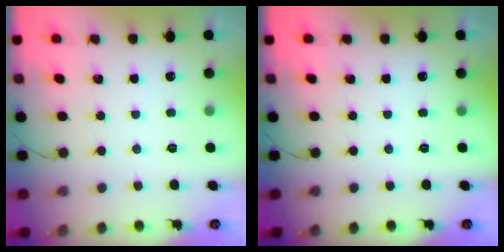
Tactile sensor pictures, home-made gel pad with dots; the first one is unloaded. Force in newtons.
{"total": 0.0}